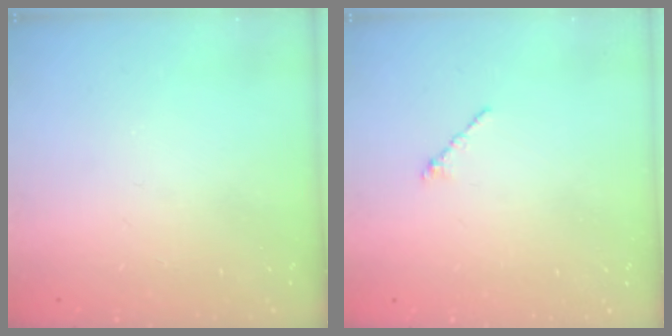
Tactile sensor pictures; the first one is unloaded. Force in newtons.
{"total": 1.2, "press": 1.1, "slide": 0.5}